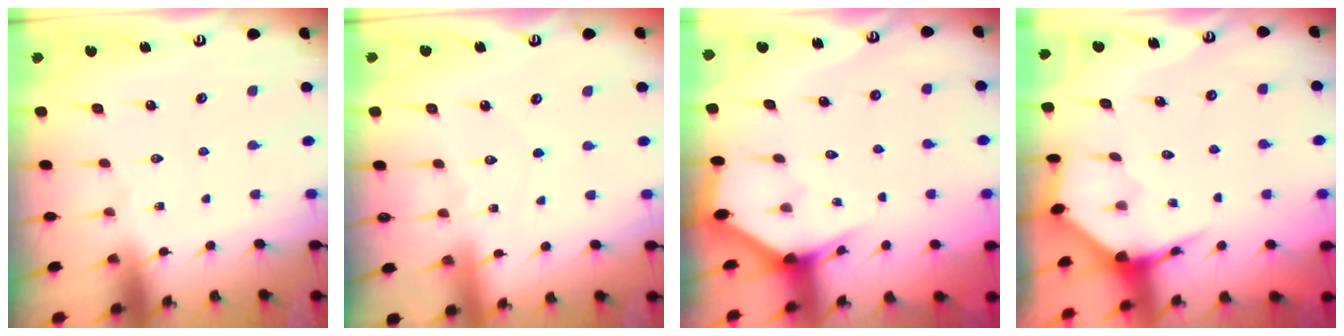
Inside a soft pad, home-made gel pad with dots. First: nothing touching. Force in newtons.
{"total": 3.0, "press": 3.0, "slide": 0.3}
{"total": 3.1, "press": 3.1, "slide": 0.1}
{"total": 4.0, "press": 4.0, "slide": 0.4}